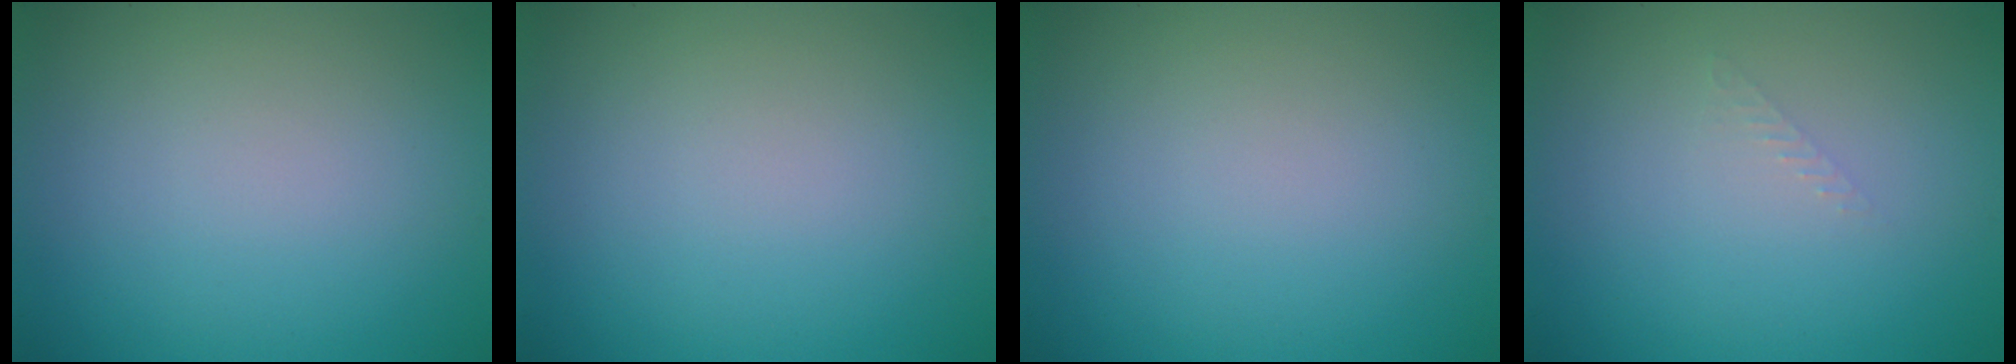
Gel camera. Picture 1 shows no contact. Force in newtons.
{"total": 0.0}
{"total": 0.0}
{"total": 0.8, "press": 0.7, "slide": 0.2}